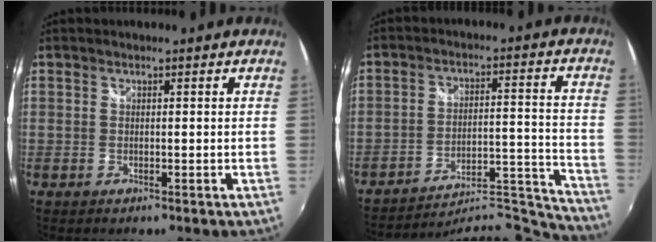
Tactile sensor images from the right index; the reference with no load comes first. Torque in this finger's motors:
{"motor_torque": [-0.84, -0.48, -0.11, -0.01]}